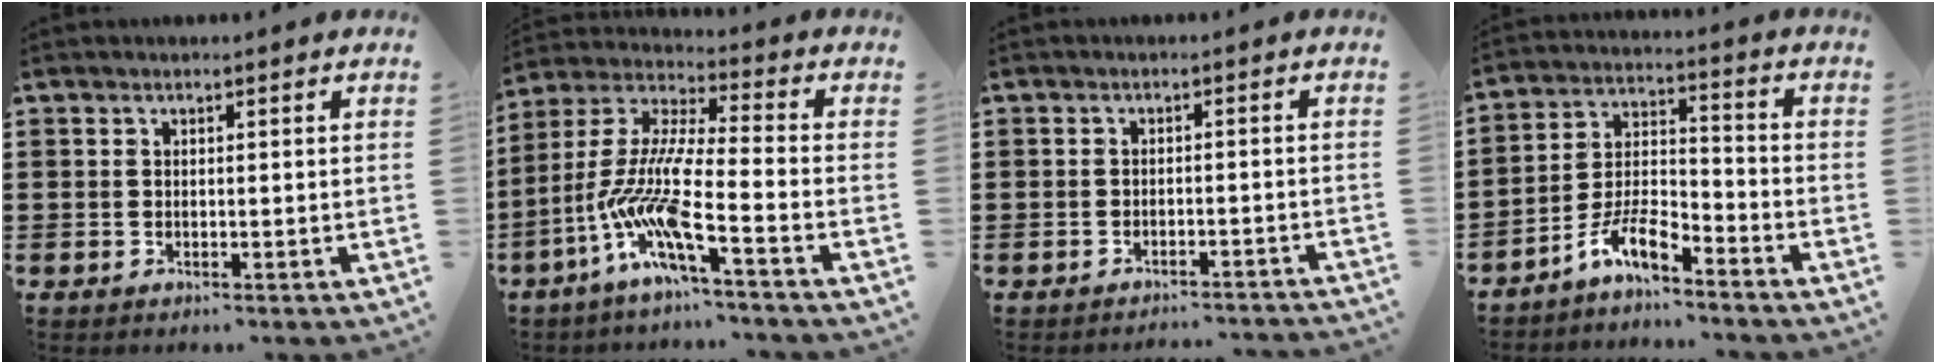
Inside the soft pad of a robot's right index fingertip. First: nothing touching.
{"total": 11.1, "force": [-6.4, 0.9, 9.1], "torque": [-0.227, -0.038, -0.143]}
{"total": 1.9, "force": [-1.9, 0.0, 0.0], "torque": [-0.005, 0.002, -0.042]}
{"total": 7.4, "force": [-6.0, 1.8, 3.9], "torque": [-0.090, -0.002, -0.120]}